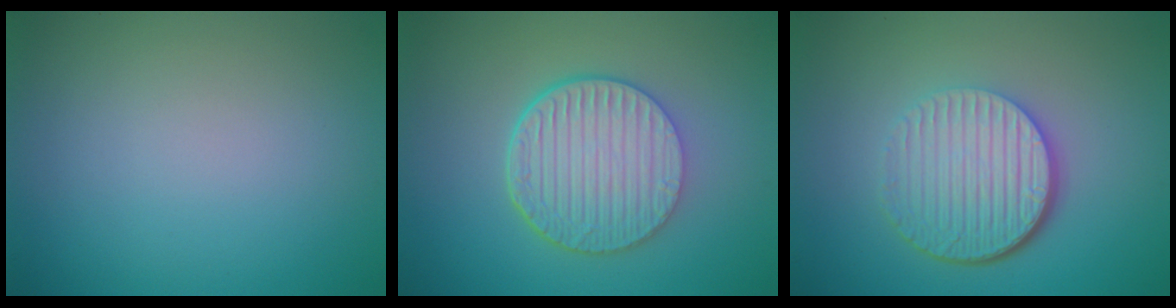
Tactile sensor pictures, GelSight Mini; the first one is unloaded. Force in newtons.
{"total": 6.5, "press": 4.8, "slide": 4.5}
{"total": 6.2, "press": 4.2, "slide": 4.5}